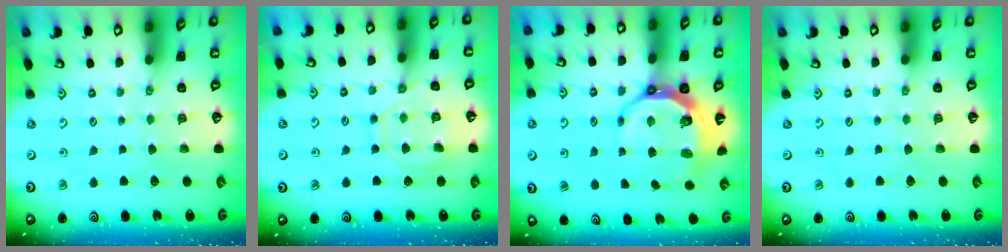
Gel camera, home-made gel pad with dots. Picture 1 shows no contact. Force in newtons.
{"total": 10.8, "press": 10.7, "slide": 1.0}
{"total": 7.9, "press": 6.8, "slide": 4.0}
{"total": 0.0}